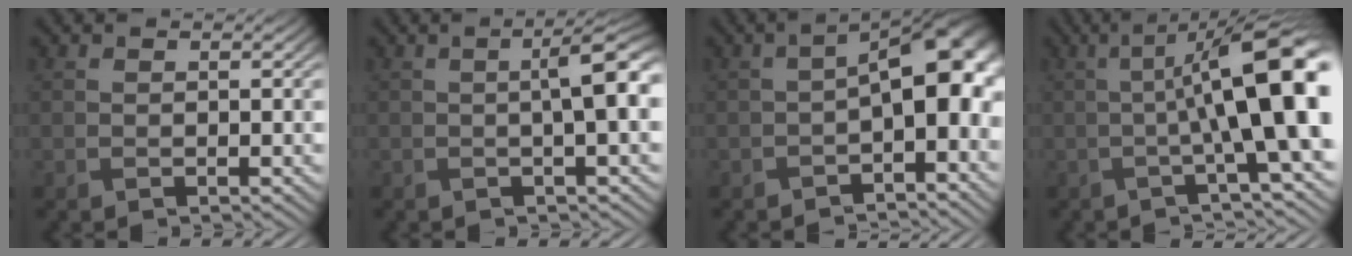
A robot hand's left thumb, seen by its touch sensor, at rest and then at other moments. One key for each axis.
{"total": 4.9, "fx": 0.4, "fy": 0.9, "fz": 4.8, "tx": -0.073, "ty": 0.011, "tz": 0.003}
{"total": 7.3, "fx": -0.8, "fy": 3.1, "fz": 6.5, "tx": -0.100, "ty": -0.003, "tz": -0.013}
{"total": 12.7, "fx": 0.4, "fy": 3.1, "fz": 12.3, "tx": -0.169, "ty": 0.008, "tz": 0.006}